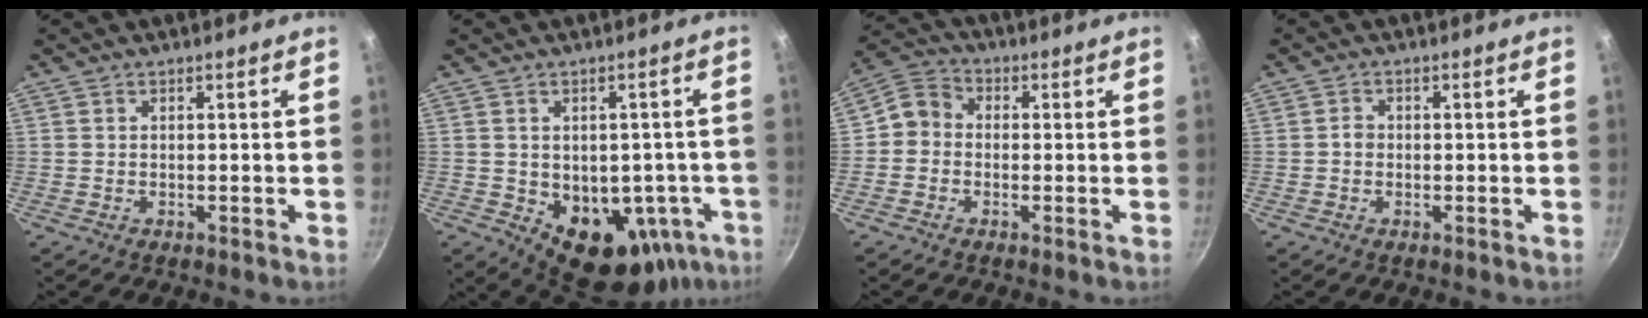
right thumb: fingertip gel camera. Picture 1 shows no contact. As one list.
[{"total": 16.6, "force": [-4.9, 11.6, 10.9], "torque": [-0.090, 0.005, -0.040]}, {"total": 5.4, "force": [-0.8, 4.8, 2.4], "torque": [-0.024, 0.018, -0.039]}, {"total": 1.6, "force": [-0.2, 1.3, 0.7], "torque": [-0.009, 0.009, -0.005]}]